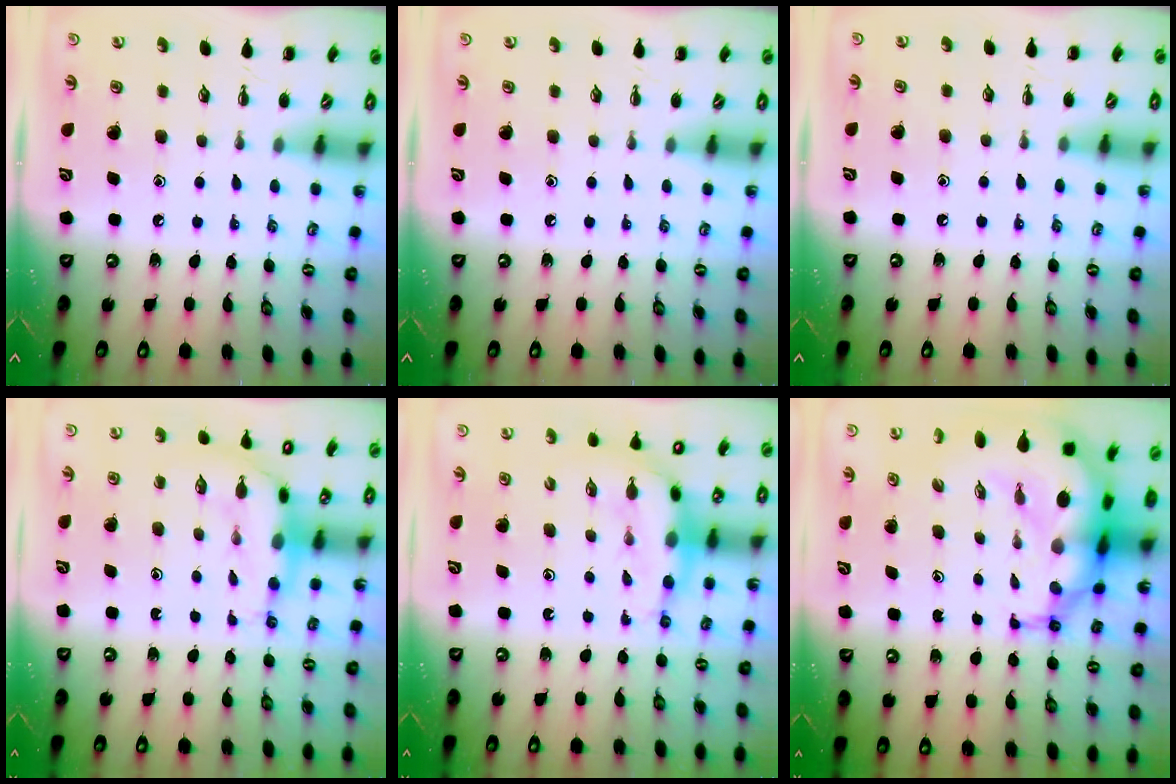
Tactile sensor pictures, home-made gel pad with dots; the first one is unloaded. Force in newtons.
{"total": 0.0}
{"total": 6.0, "press": 5.7, "slide": 2.1}
{"total": 7.9, "press": 7.8, "slide": 1.3}
{"total": 7.3, "press": 7.2, "slide": 0.8}
{"total": 13.0, "press": 12.6, "slide": 3.4}